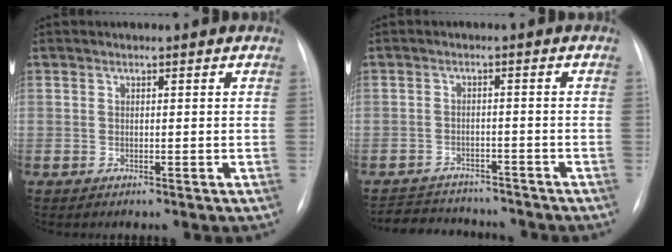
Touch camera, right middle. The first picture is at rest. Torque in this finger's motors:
{"motor_torque": [0.07, -0.37, -0.21, -0.10]}